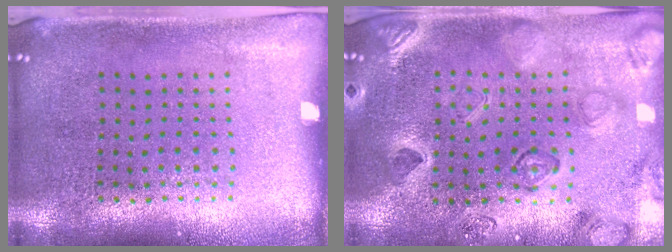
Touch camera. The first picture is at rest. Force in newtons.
{"total": 2.3, "press": 2.3, "slide": 0.6}